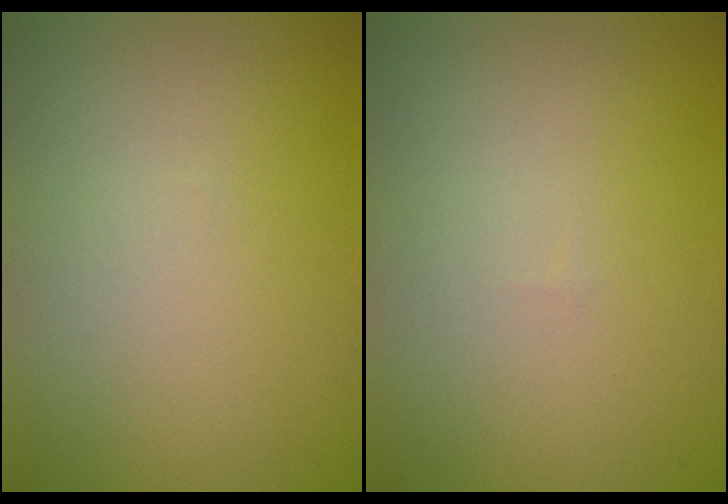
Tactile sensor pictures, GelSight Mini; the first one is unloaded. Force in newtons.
{"total": 0.0}